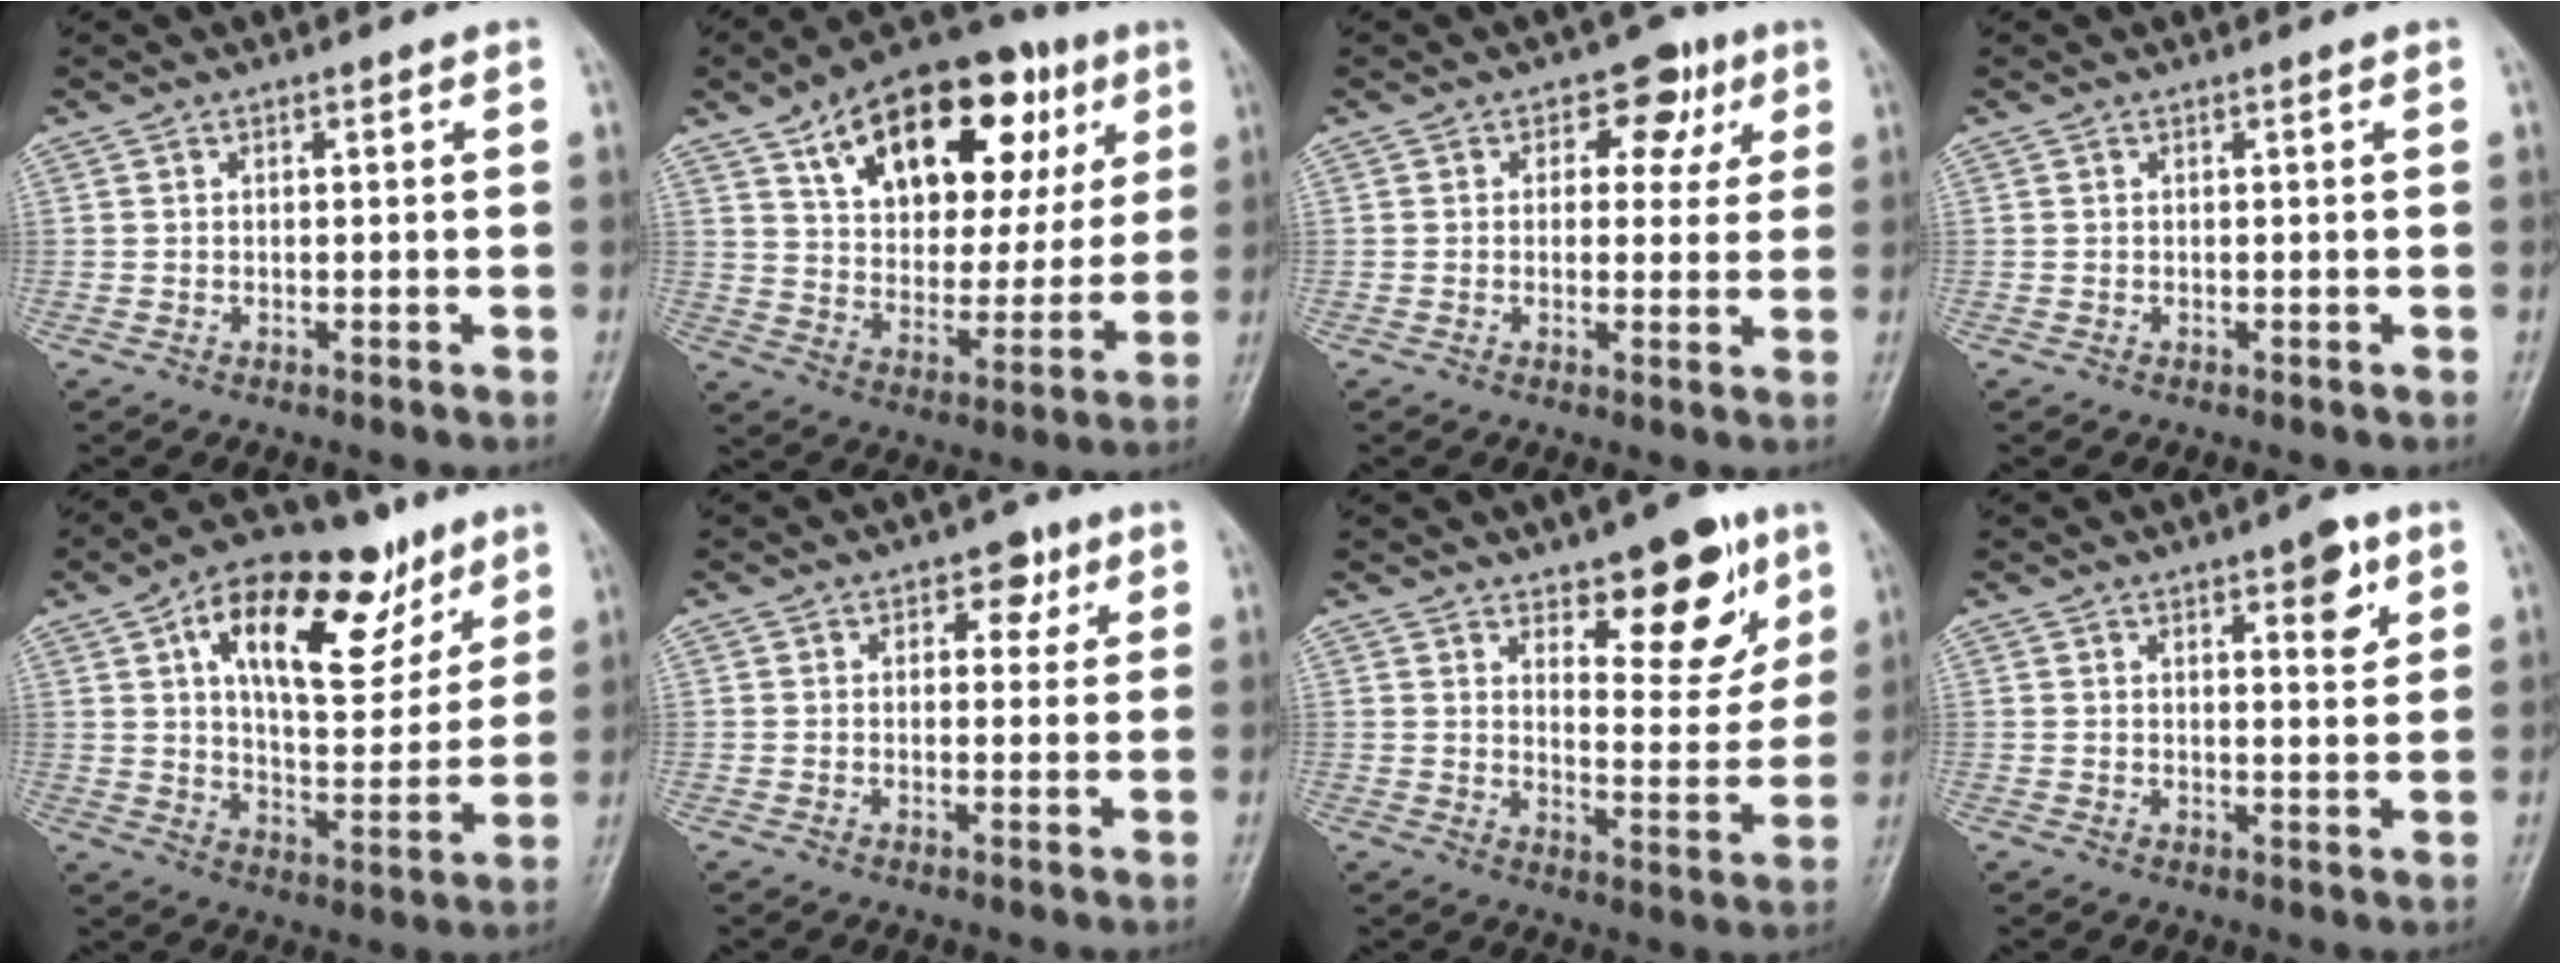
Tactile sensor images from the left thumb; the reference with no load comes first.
{"total": 25.8, "force": [11.7, 13.9, 18.3], "torque": [-0.237, -0.002, 0.186]}
{"total": 6.4, "force": [2.5, 4.6, 3.7], "torque": [-0.002, -0.002, 0.023]}
{"total": 0.0}
{"total": 21.7, "force": [10.6, 10.6, 15.7], "torque": [-0.199, -0.021, 0.171]}
{"total": 4.1, "force": [1.8, 2.9, 2.2], "torque": [-0.001, -0.003, 0.019]}
{"total": 12.7, "force": [7.5, 5.5, 8.6], "torque": [-0.075, -0.047, 0.109]}
{"total": 5.6, "force": [2.8, 2.1, 4.3], "torque": [-0.045, -0.014, 0.036]}